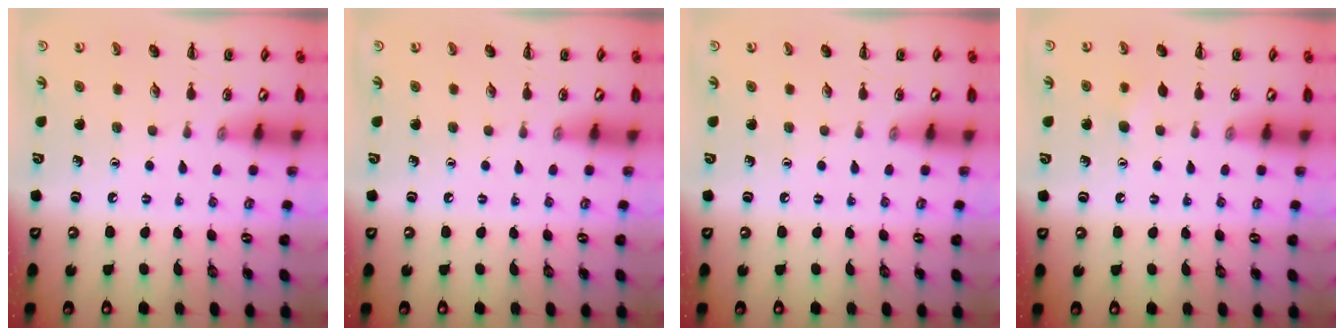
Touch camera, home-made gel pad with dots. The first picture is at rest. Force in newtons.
{"total": 0.0}
{"total": 0.0}
{"total": 3.9, "press": 3.7, "slide": 1.1}